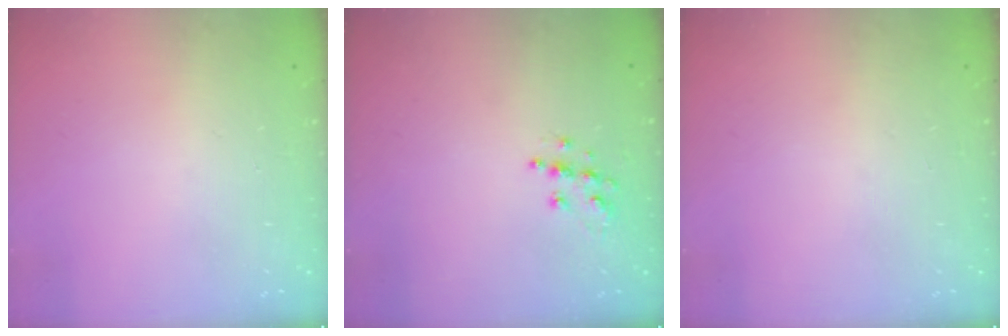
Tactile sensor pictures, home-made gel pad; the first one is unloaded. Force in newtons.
{"total": 7.7, "press": 7.7, "slide": 0.3}
{"total": 0.0}